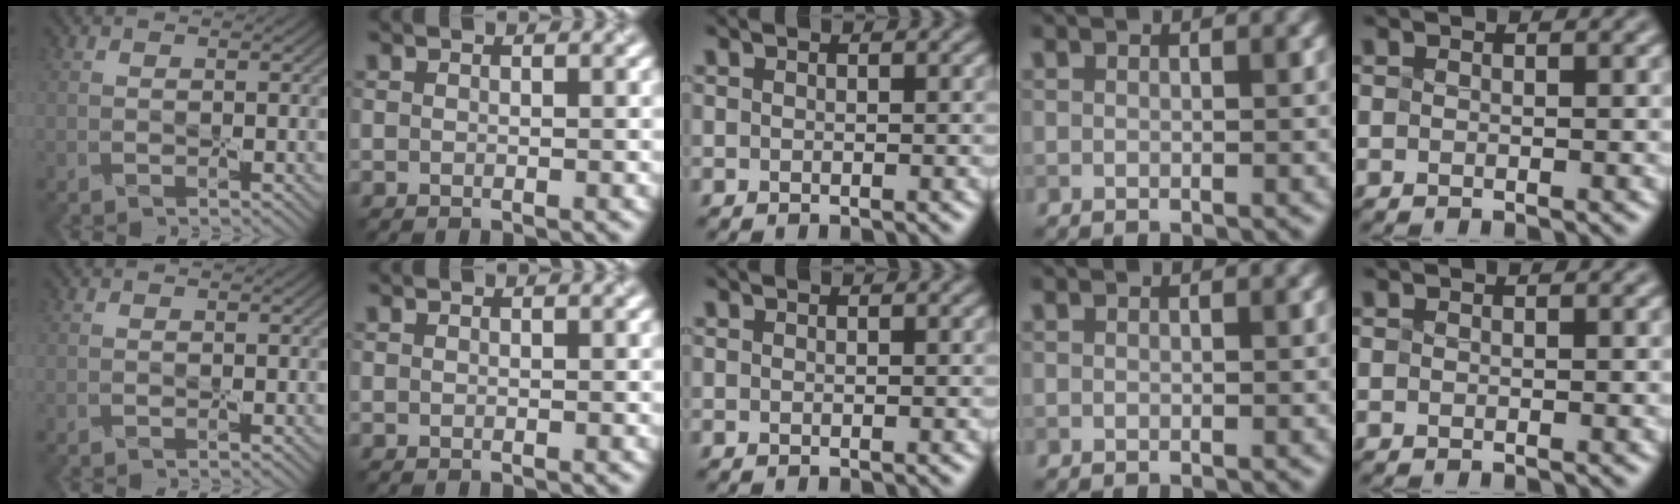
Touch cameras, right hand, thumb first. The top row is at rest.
{}